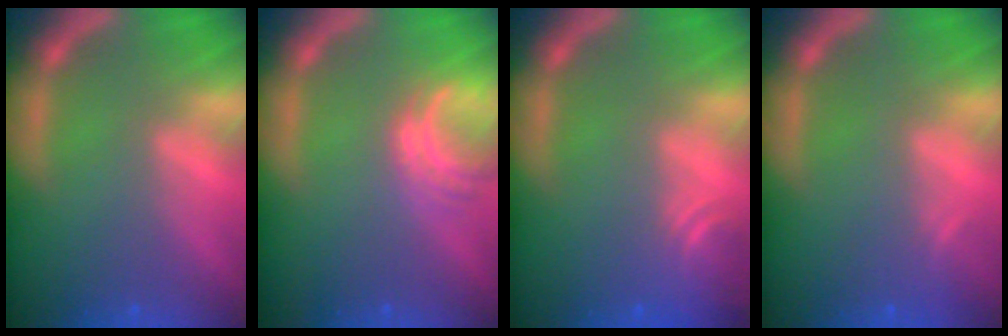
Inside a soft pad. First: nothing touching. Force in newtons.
{"total": 3.0}
{"total": 3.0}
{"total": 0.9}